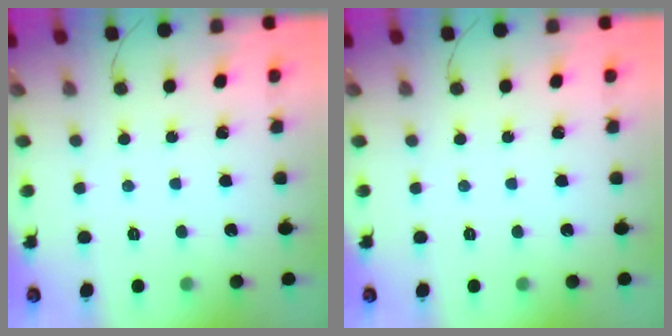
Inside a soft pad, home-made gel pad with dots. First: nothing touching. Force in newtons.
{"total": 0.0}